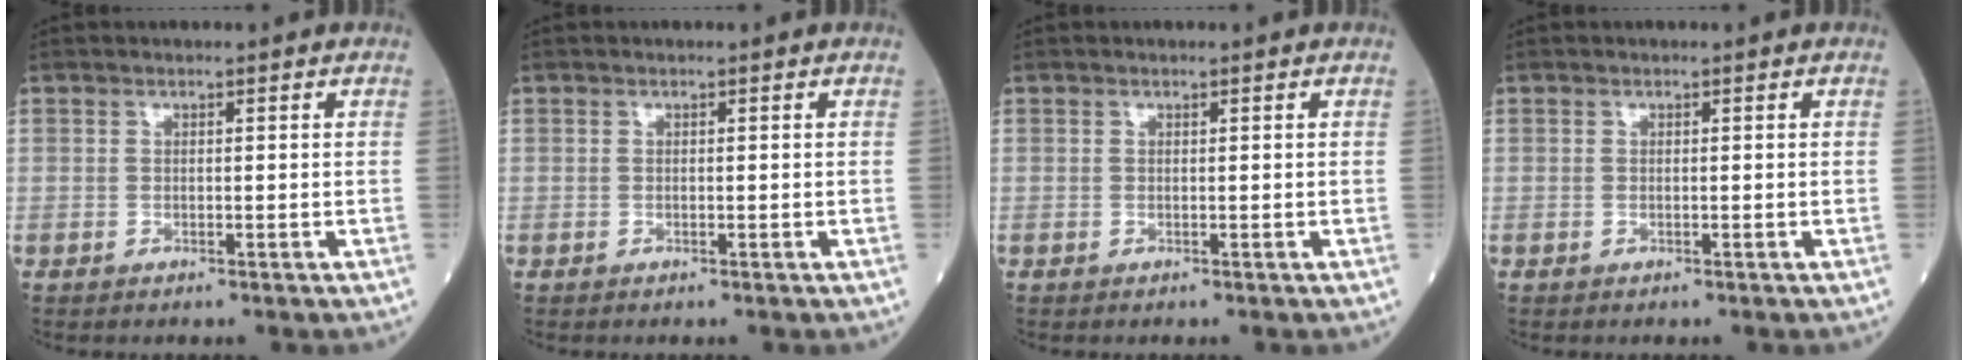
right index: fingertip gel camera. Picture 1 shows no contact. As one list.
[{"total": 0.0}, {"total": 0.0}, {"total": 0.0}]